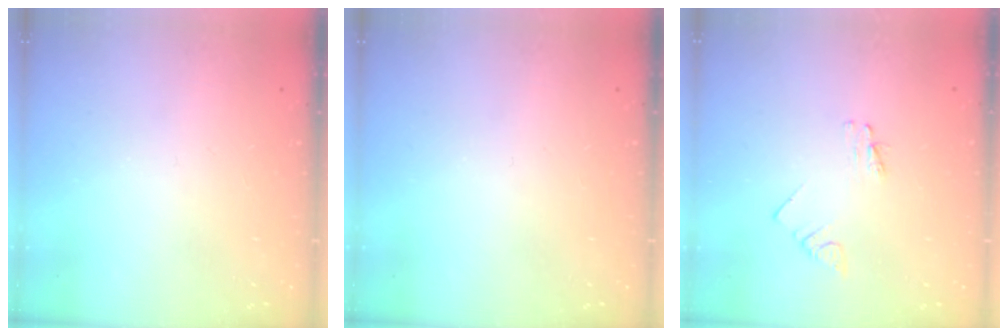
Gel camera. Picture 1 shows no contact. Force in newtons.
{"total": 0.0}
{"total": 1.6, "press": 1.6, "slide": 0.2}